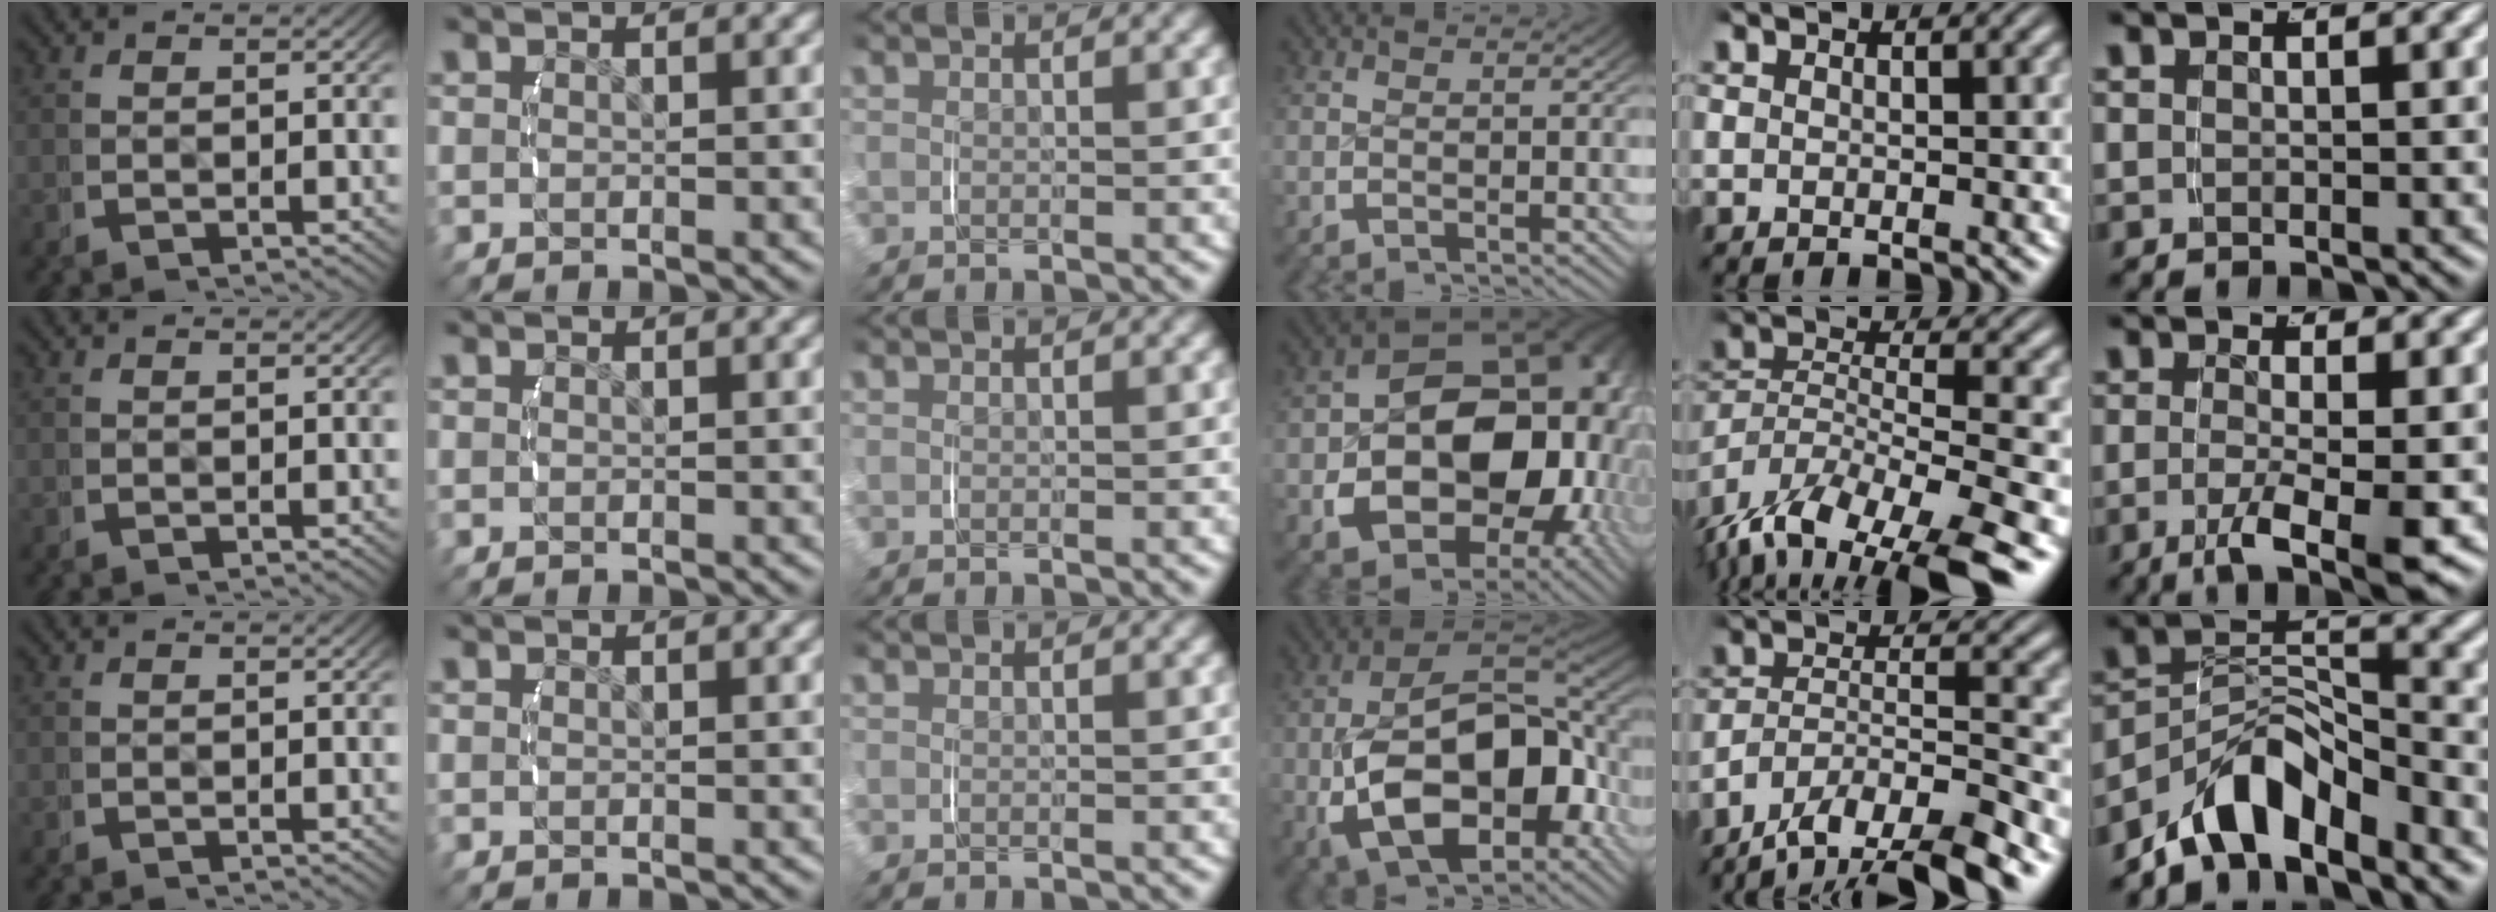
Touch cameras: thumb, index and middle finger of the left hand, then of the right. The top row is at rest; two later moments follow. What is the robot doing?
{"motion": "lift_and_place", "object": "ethernet cable"}